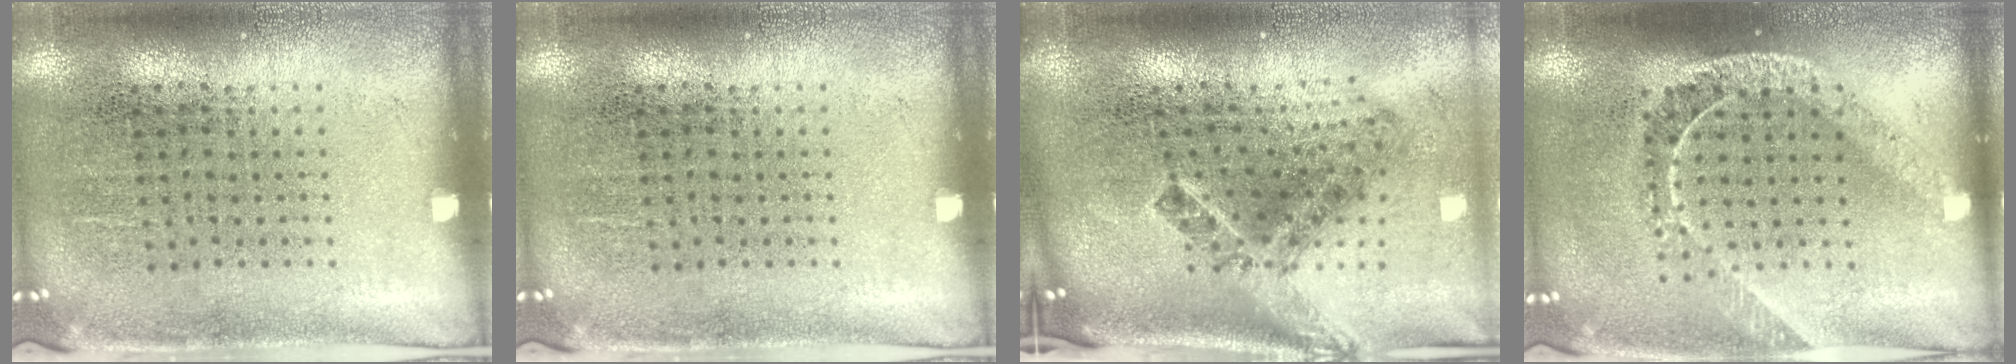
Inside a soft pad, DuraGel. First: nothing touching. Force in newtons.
{"total": 0.0}
{"total": 2.5, "press": 1.5, "slide": 2.0}
{"total": 1.7, "press": 1.4, "slide": 1.0}